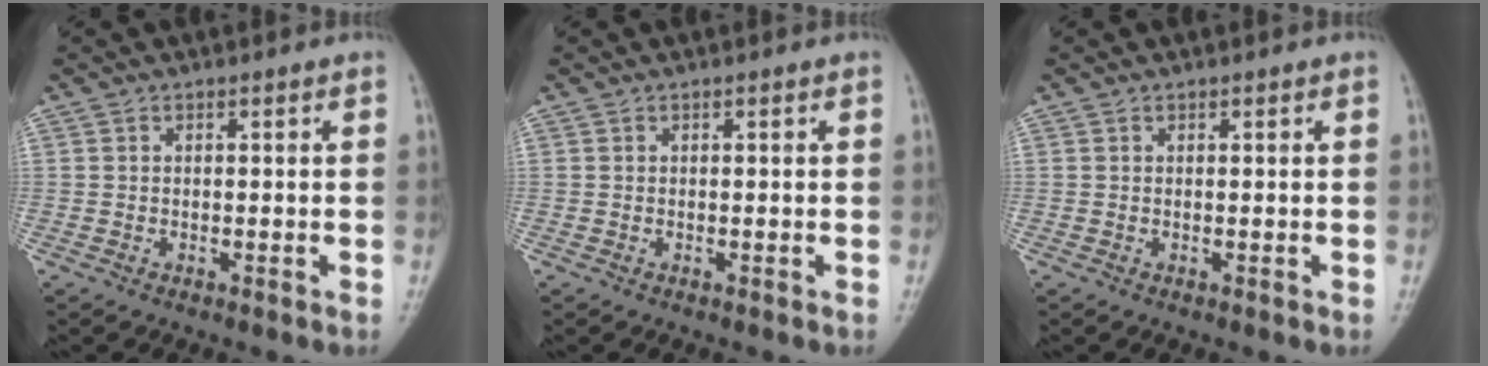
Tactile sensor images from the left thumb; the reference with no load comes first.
{"total": 0.0}
{"total": 0.0}